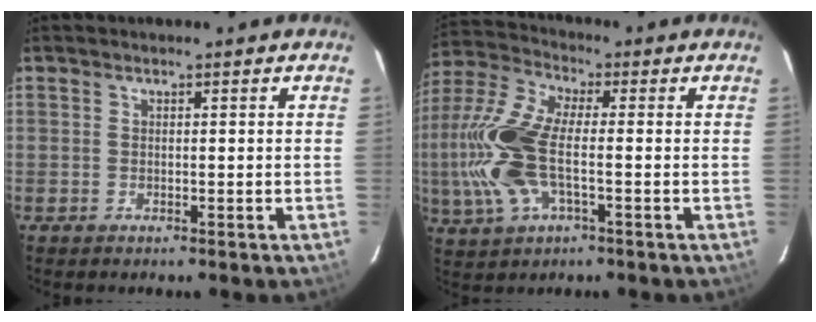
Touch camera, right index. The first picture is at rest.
{"total": 16.1, "force": [-2.4, 6.8, 14.3], "torque": [-0.323, 0.003, -0.052]}